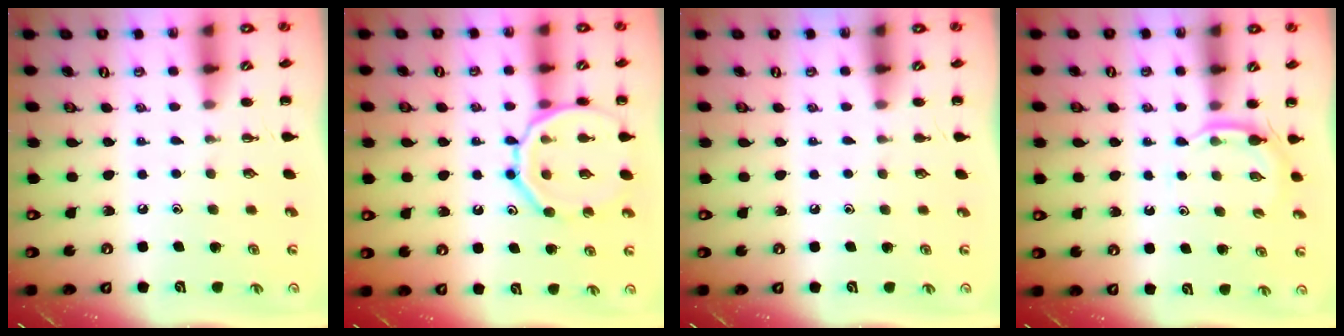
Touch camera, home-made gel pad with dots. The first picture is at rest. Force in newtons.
{"total": 15.7, "press": 15.7, "slide": 1.3}
{"total": 0.0}
{"total": 3.1, "press": 2.9, "slide": 1.1}